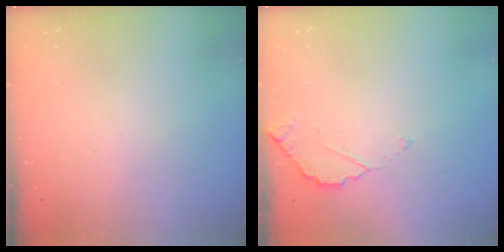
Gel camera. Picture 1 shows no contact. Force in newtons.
{"total": 3.4, "press": 3.4, "slide": 0.3}